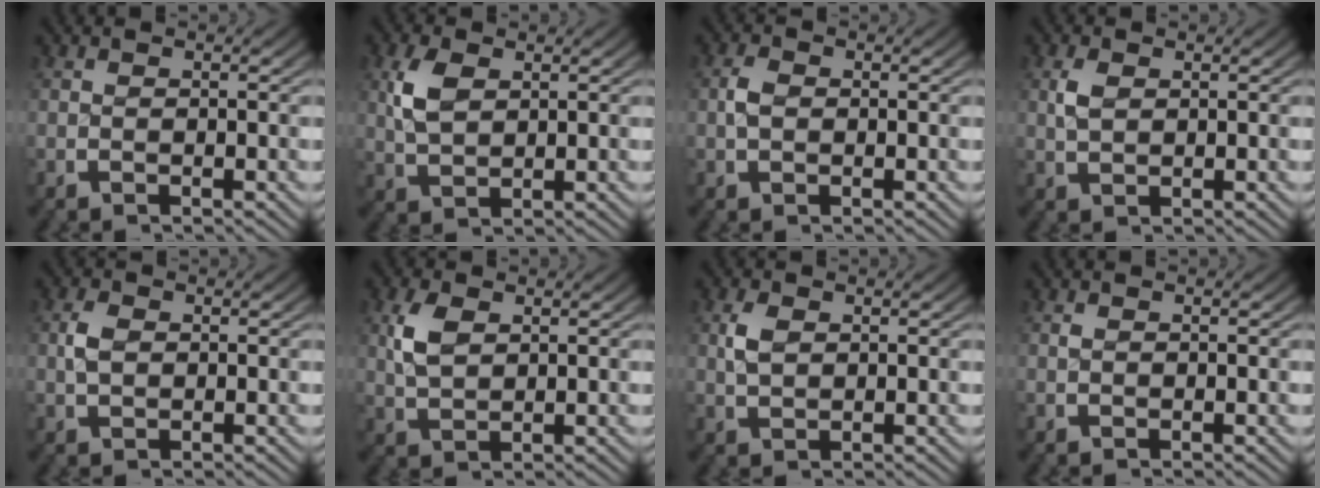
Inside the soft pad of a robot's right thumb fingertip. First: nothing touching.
{"total": 3.5, "force": [1.2, 2.4, 2.3], "torque": [-0.055, -0.006, 0.032]}
{"total": 1.5, "force": [-0.1, 1.3, 0.8], "torque": [-0.023, -0.003, -0.001]}
{"total": 1.5, "force": [0.6, 1.0, 0.9], "torque": [-0.021, 0.000, 0.016]}
{"total": 1.6, "force": [0.3, 1.3, 1.0], "torque": [-0.026, -0.003, 0.007]}
{"total": 3.2, "force": [1.2, 2.1, 2.0], "torque": [-0.049, -0.005, 0.030]}
{"total": 1.8, "force": [0.7, 1.3, 1.1], "torque": [-0.026, -0.001, 0.018]}
{"total": 0.0}